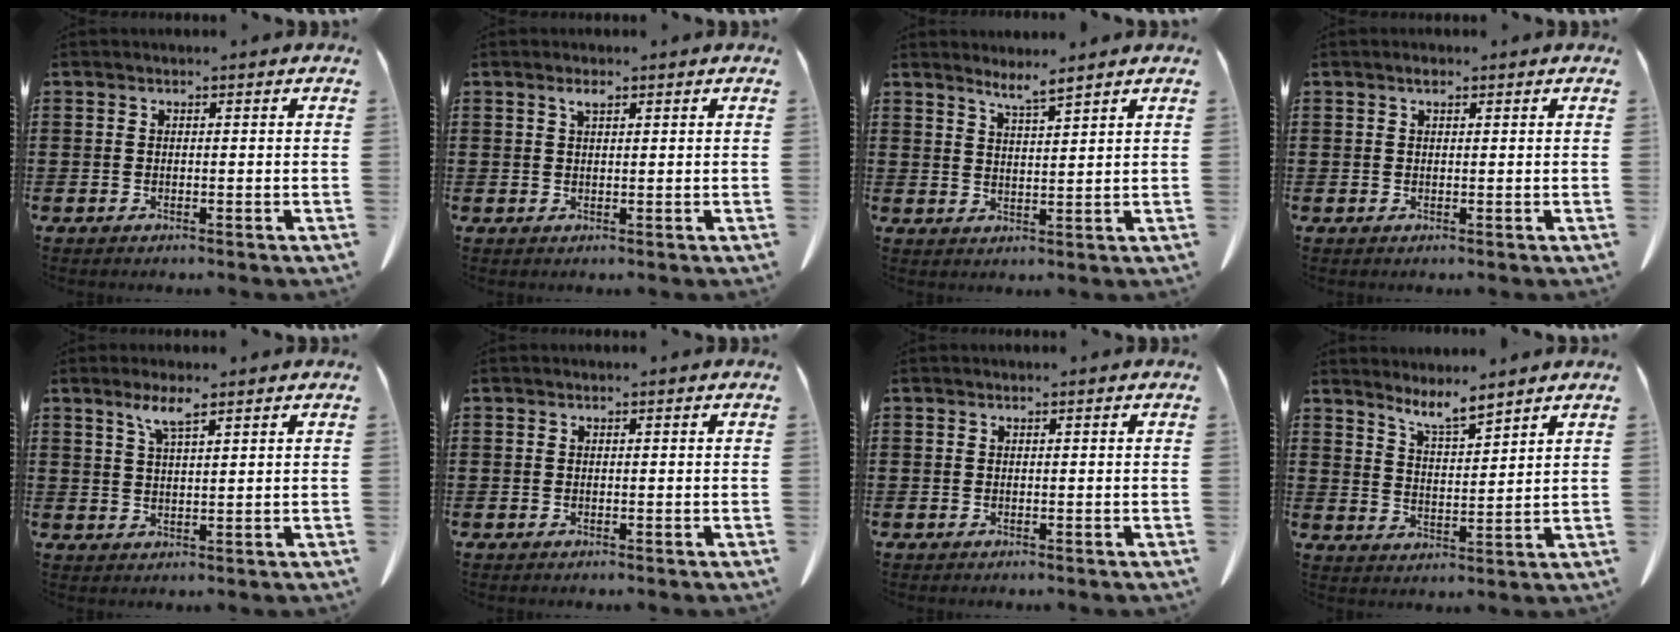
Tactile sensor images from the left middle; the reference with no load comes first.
{"total": 1.6, "force": [1.0, 0.3, 1.2], "torque": [-0.026, -0.001, 0.018]}
{"total": 3.6, "force": [3.2, -0.6, 1.6], "torque": [-0.039, -0.011, 0.057]}
{"total": 0.9, "force": [0.5, 0.3, 0.7], "torque": [-0.014, 0.002, 0.010]}
{"total": 4.1, "force": [2.8, 0.5, 2.9], "torque": [-0.065, 0.003, 0.049]}
{"total": 0.0}
{"total": 0.0}
{"total": 5.7, "force": [5.2, 0.1, 2.3], "torque": [-0.061, -0.024, 0.092]}